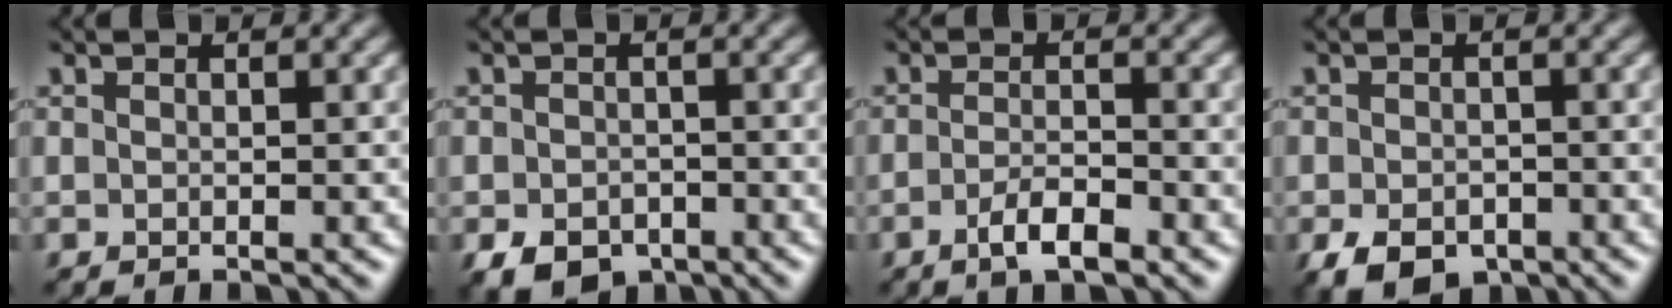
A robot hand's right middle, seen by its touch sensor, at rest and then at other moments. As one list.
[{"total": 3.9, "force": [-2.2, 2.7, 1.6], "torque": [-0.031, -0.010, -0.041]}, {"total": 2.9, "force": [-1.8, 0.8, 2.1], "torque": [-0.044, 0.001, -0.034]}, {"total": 4.4, "force": [-2.5, 2.9, 2.2], "torque": [-0.041, -0.011, -0.044]}]